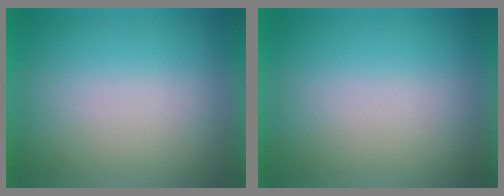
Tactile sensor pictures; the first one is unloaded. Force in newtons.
{"total": 0.0}